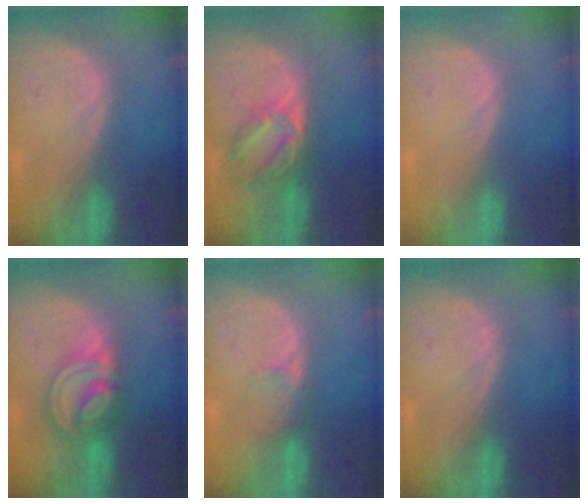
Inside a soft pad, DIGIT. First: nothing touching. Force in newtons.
{"total": 6.2, "press": 5.7, "slide": 2.5}
{"total": 0.0}
{"total": 8.1, "press": 6.9, "slide": 4.2}
{"total": 1.9, "press": 1.9, "slide": 0.3}
{"total": 0.0}